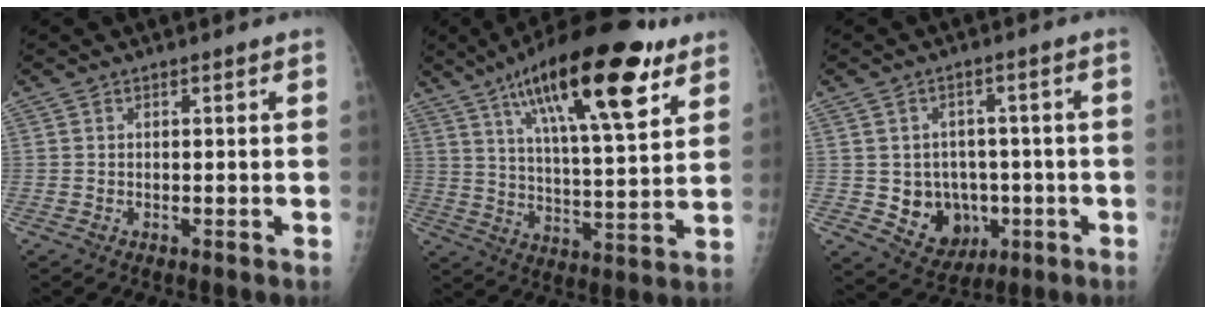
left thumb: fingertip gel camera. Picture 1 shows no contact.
{"total": 23.6, "force": [12.6, 6.6, 18.9], "torque": [-0.290, -0.030, 0.203]}
{"total": 9.6, "force": [-1.7, 8.3, 4.5], "torque": [-0.029, 0.011, -0.009]}